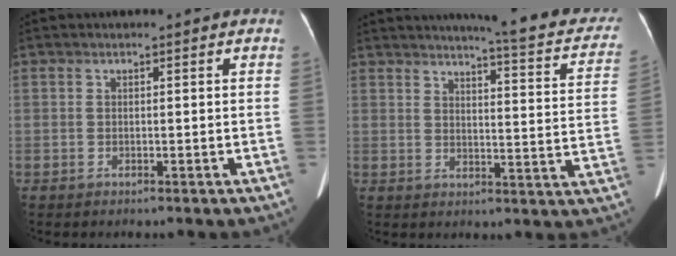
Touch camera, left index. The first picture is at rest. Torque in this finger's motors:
{"motor_torque": [-0.12, -0.76, 0.18, 0.05]}